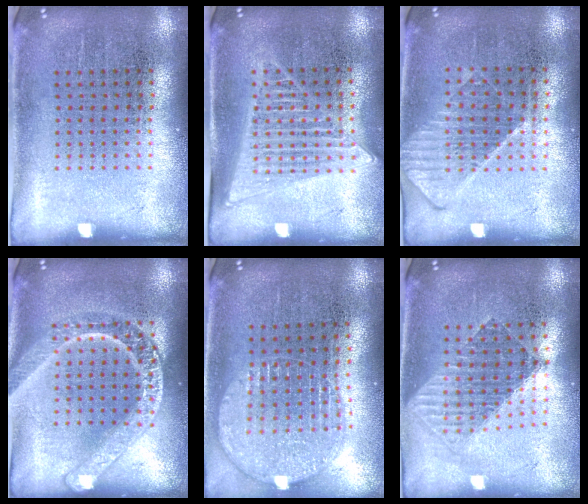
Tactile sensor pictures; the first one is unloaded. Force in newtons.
{"total": 1.5, "press": 1.3, "slide": 0.6}
{"total": 1.1, "press": 1.0, "slide": 0.5}
{"total": 3.4, "press": 3.4, "slide": 0.3}
{"total": 1.5, "press": 1.4, "slide": 0.6}
{"total": 1.6, "press": 1.4, "slide": 0.7}